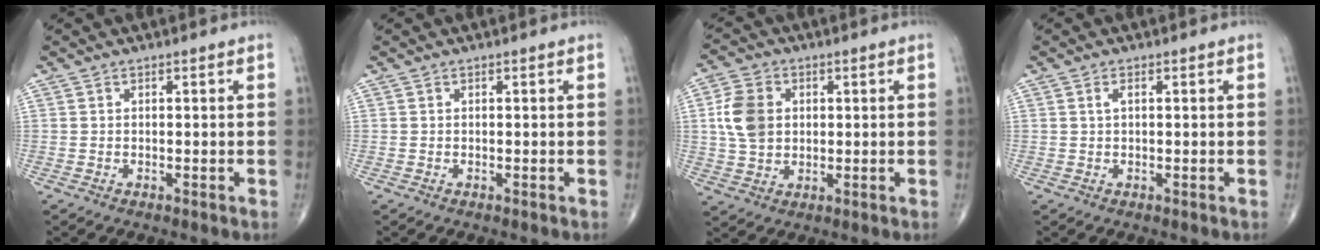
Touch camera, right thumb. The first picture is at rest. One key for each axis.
{"total": 0.0}
{"total": 8.4, "fx": 1.3, "fy": 6.4, "fz": 5.4, "tx": -0.094, "ty": 0.002, "tz": 0.025}
{"total": 1.0, "fx": 0.3, "fy": 0.4, "fz": 0.9, "tx": -0.021, "ty": 0.003, "tz": 0.004}